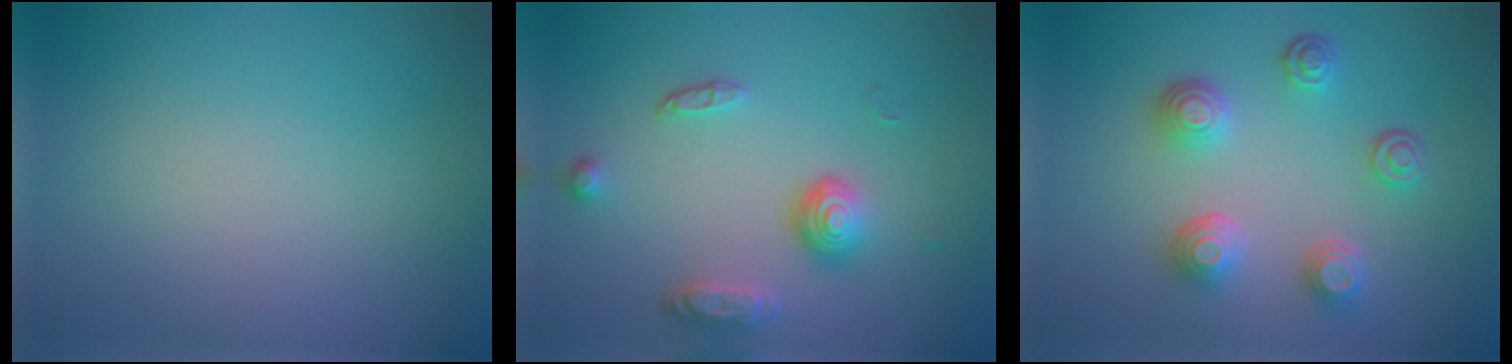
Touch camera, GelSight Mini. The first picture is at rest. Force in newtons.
{"total": 3.9, "press": 2.9, "slide": 2.7}
{"total": 4.1, "press": 3.4, "slide": 2.3}